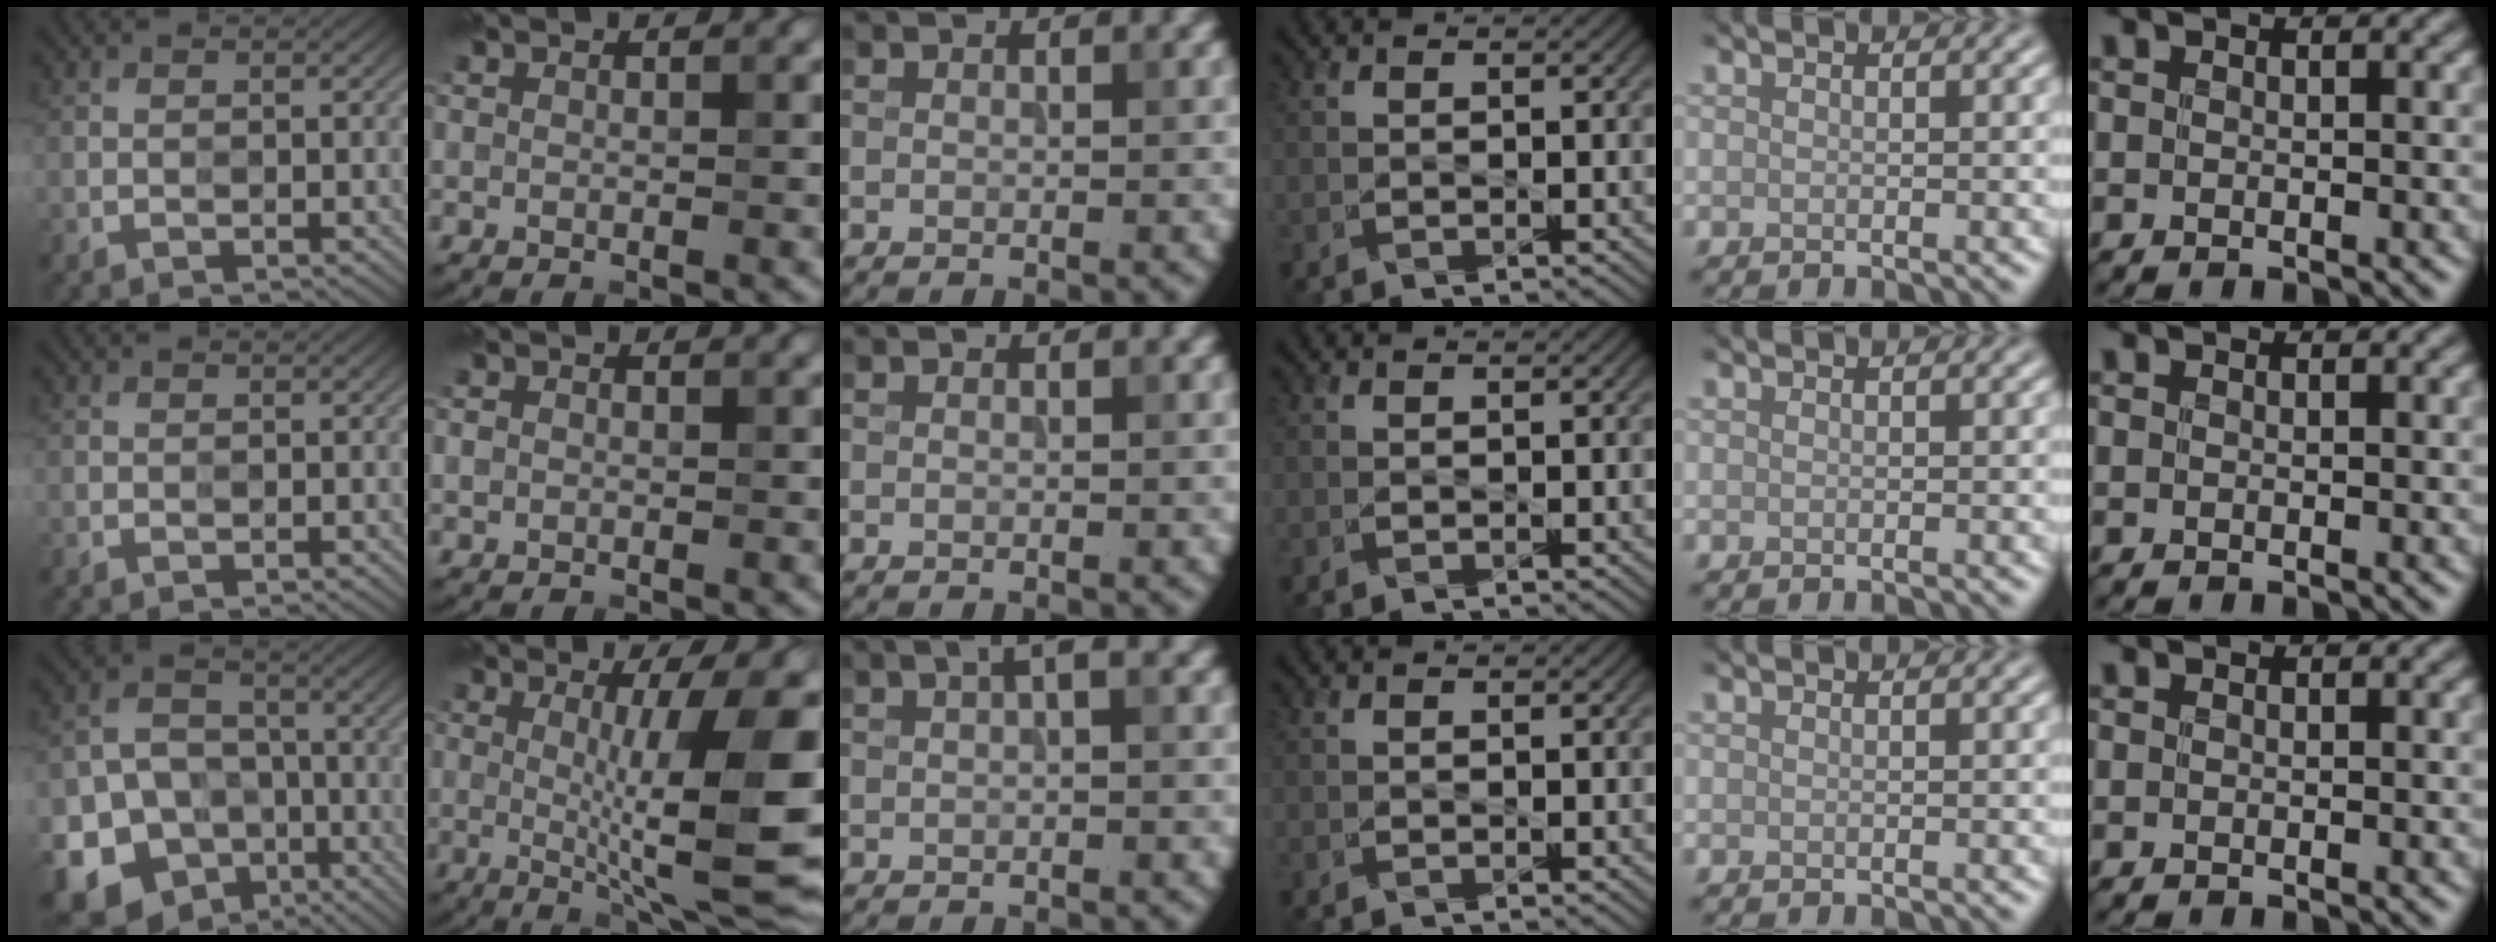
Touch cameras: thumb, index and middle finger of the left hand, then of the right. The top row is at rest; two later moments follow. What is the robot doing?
{"motion": "wipe", "object": "measuring cup"}